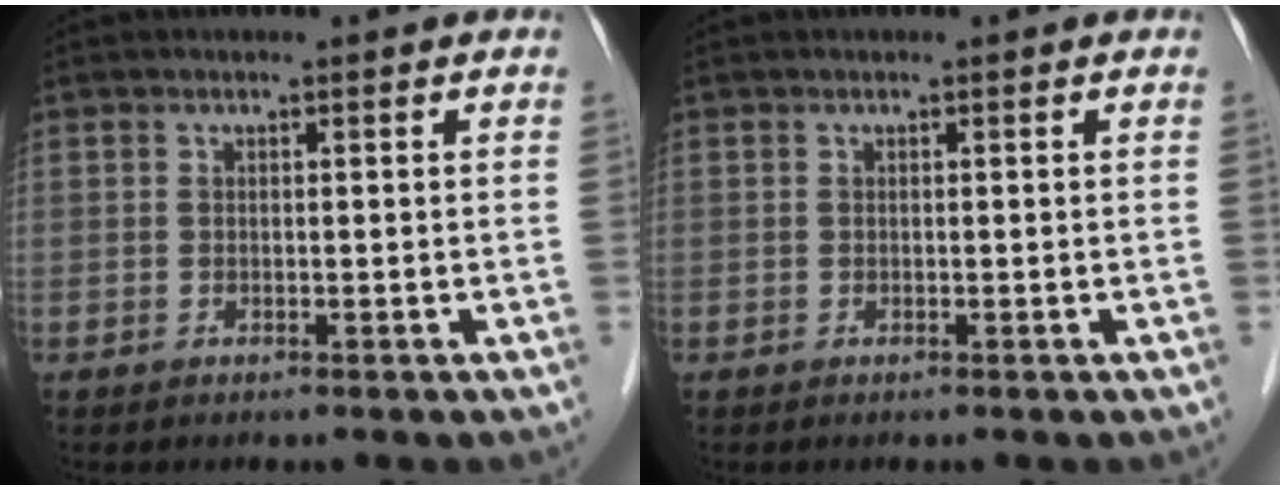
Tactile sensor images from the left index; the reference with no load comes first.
{"total": 0.0}